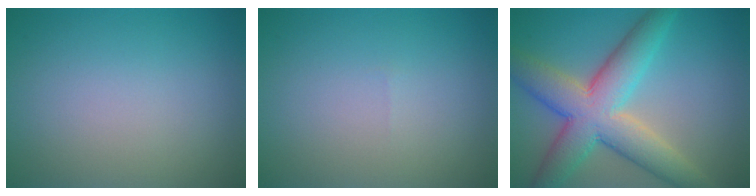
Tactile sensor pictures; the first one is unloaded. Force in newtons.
{"total": 0.0}
{"total": 8.8, "press": 8.8, "slide": 0.3}